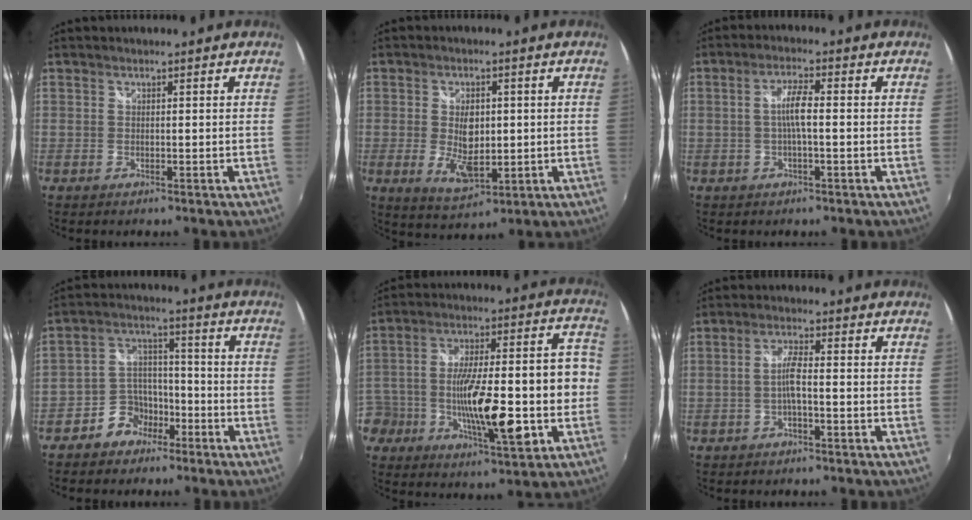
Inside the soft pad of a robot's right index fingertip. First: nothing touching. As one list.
[{"total": 7.6, "force": [-0.4, 4.2, 6.3], "torque": [-0.116, -0.009, 0.000]}, {"total": 4.1, "force": [-0.4, 0.5, 4.1], "torque": [-0.078, 0.006, -0.005]}, {"total": 7.5, "force": [-5.1, 5.2, 1.5], "torque": [-0.029, 0.032, -0.092]}, {"total": 24.3, "force": [-7.4, 8.9, 21.3], "torque": [-0.380, 0.006, -0.113]}, {"total": 3.2, "force": [-1.2, 0.4, 2.9], "torque": [-0.061, 0.004, -0.022]}]